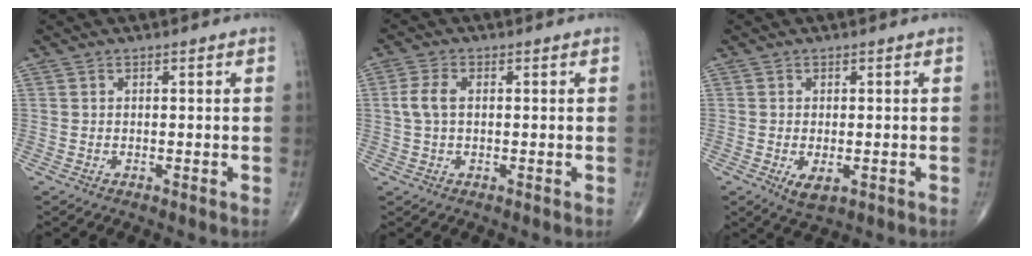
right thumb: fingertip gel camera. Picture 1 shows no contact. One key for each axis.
{"total": 4.0, "fx": 0.3, "fy": 2.3, "fz": 3.2, "tx": -0.079, "ty": 0.008, "tz": 0.003}
{"total": 3.3, "fx": -1.0, "fy": 1.6, "fz": 2.7, "tx": -0.044, "ty": -0.008, "tz": -0.011}